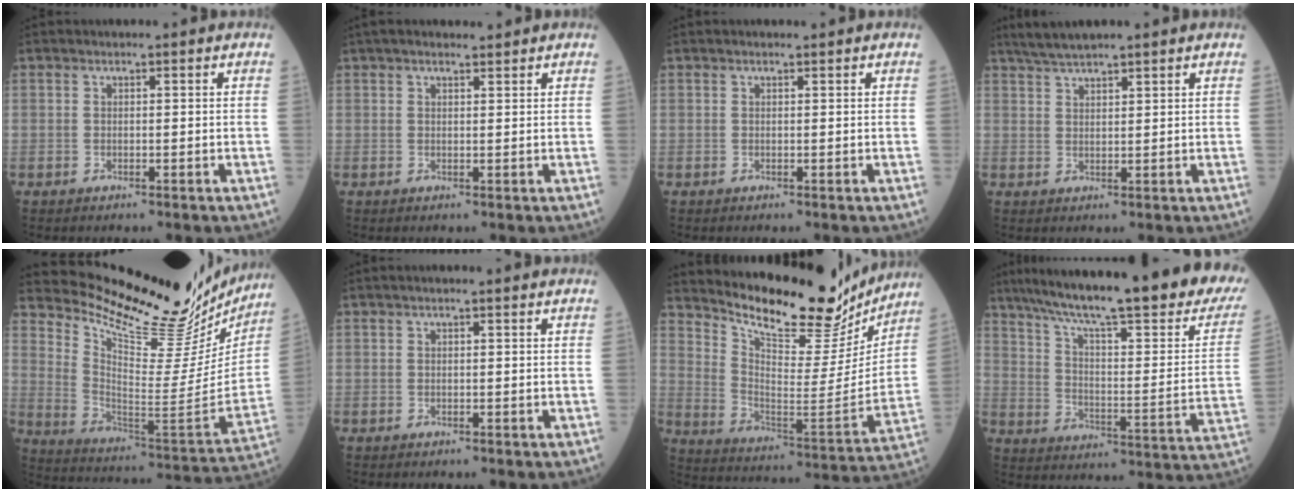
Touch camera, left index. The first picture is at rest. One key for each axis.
{"total": 4.3, "fx": 3.7, "fy": 0.8, "fz": 2.0, "tx": -0.025, "ty": 0.027, "tz": 0.060}
{"total": 0.0}
{"total": 4.8, "fx": 4.2, "fy": 0.1, "fz": 2.4, "tx": -0.047, "ty": 0.027, "tz": 0.081}
{"total": 25.7, "fx": 23.6, "fy": 4.8, "fz": 8.8, "tx": -0.141, "ty": -0.086, "tz": 0.328}
{"total": 0.5, "fx": 0.2, "fy": -0.1, "fz": 0.5, "tx": -0.012, "ty": 0.006, "tz": 0.004}
{"total": 19.8, "fx": 17.8, "fy": 5.0, "fz": 7.2, "tx": -0.121, "ty": -0.039, "tz": 0.263}
{"total": 32.1, "fx": 25.4, "fy": 3.9, "fz": 19.2, "tx": -0.273, "ty": -0.053, "tz": 0.337}